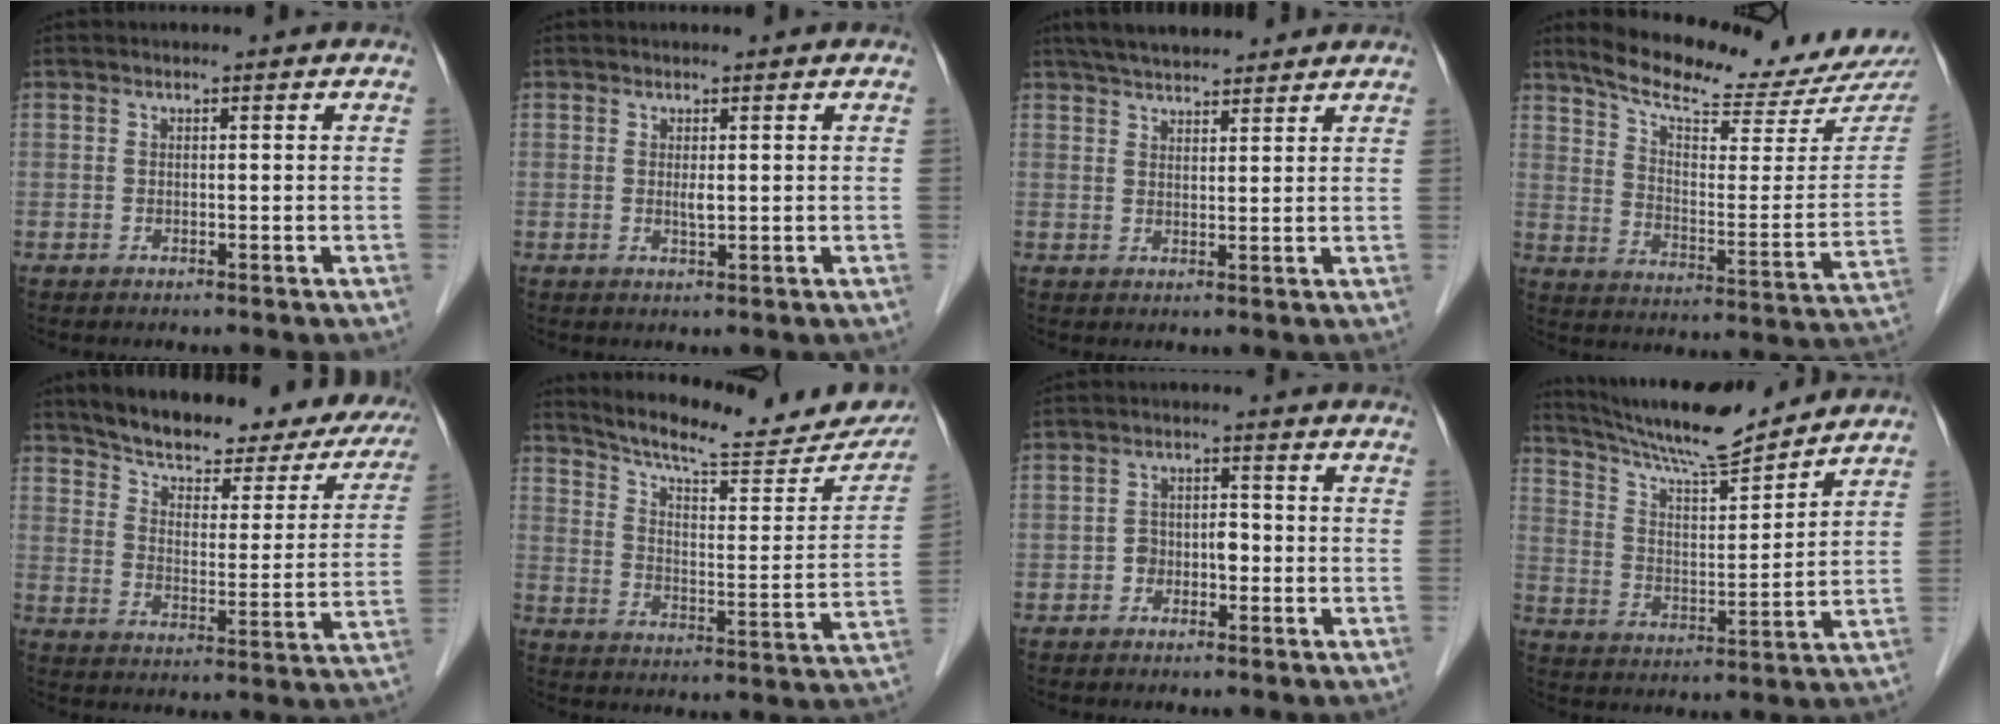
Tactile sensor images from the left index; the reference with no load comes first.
{"total": 1.1, "force": [0.3, 0.2, 1.1], "torque": [-0.023, -0.003, 0.006]}
{"total": 9.3, "force": [8.2, 2.2, 3.9], "torque": [-0.059, 0.031, 0.126]}
{"total": 20.3, "force": [18.5, 1.7, 8.2], "torque": [-0.126, -0.055, 0.257]}
{"total": 24.7, "force": [20.8, 7.5, 11.1], "torque": [-0.152, 0.000, 0.260]}
{"total": 22.2, "force": [19.9, 3.8, 8.9], "torque": [-0.126, -0.035, 0.262]}
{"total": 3.1, "force": [-1.1, 2.1, 2.0], "torque": [-0.031, 0.016, -0.022]}
{"total": 14.7, "force": [13.5, 1.1, 5.5], "torque": [-0.105, 0.006, 0.229]}